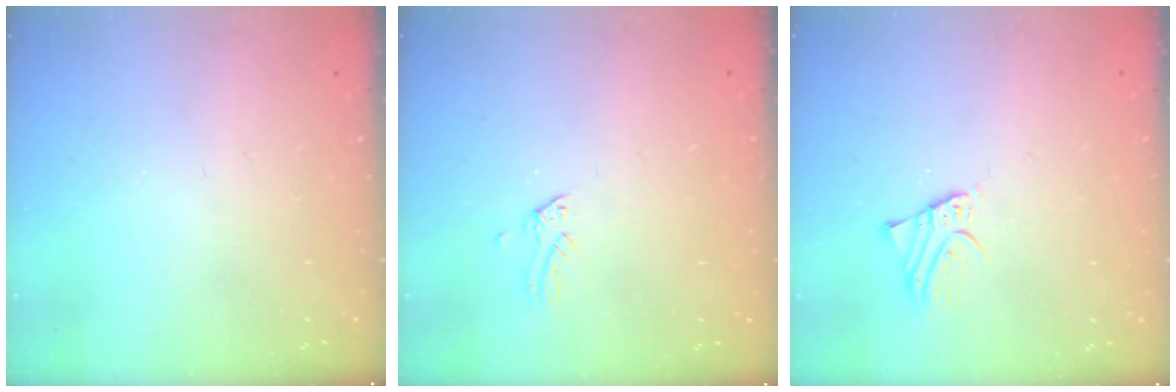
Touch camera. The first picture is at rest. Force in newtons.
{"total": 0.0}
{"total": 2.1, "press": 2.1, "slide": 0.2}